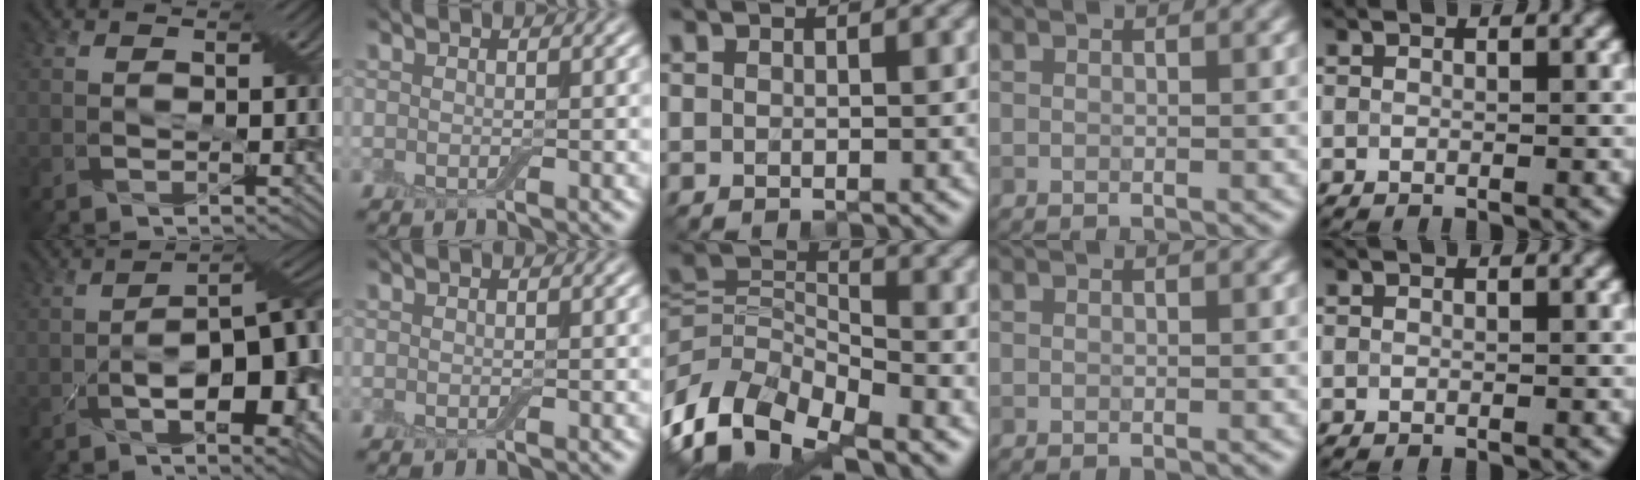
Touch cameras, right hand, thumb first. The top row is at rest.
{"thumb": {"total": 16.3, "force": [-3.7, 7.3, 14.1], "torque": [-0.181, -0.009, -0.047]}, "middle": {"total": 8.2, "force": [-4.8, 4.1, 5.2], "torque": [-0.096, -0.008, -0.100]}}